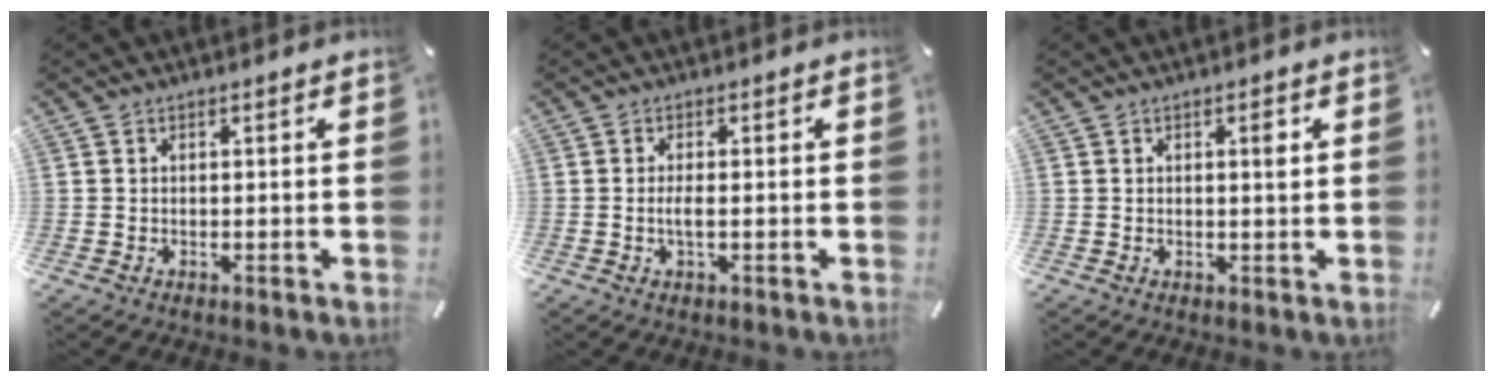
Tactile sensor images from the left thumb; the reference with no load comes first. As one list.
[{"total": 2.6, "force": [-0.4, 0.6, 2.5], "torque": [-0.046, -0.001, -0.007]}, {"total": 2.1, "force": [0.5, 0.5, 2.0], "torque": [-0.024, -0.003, 0.003]}]